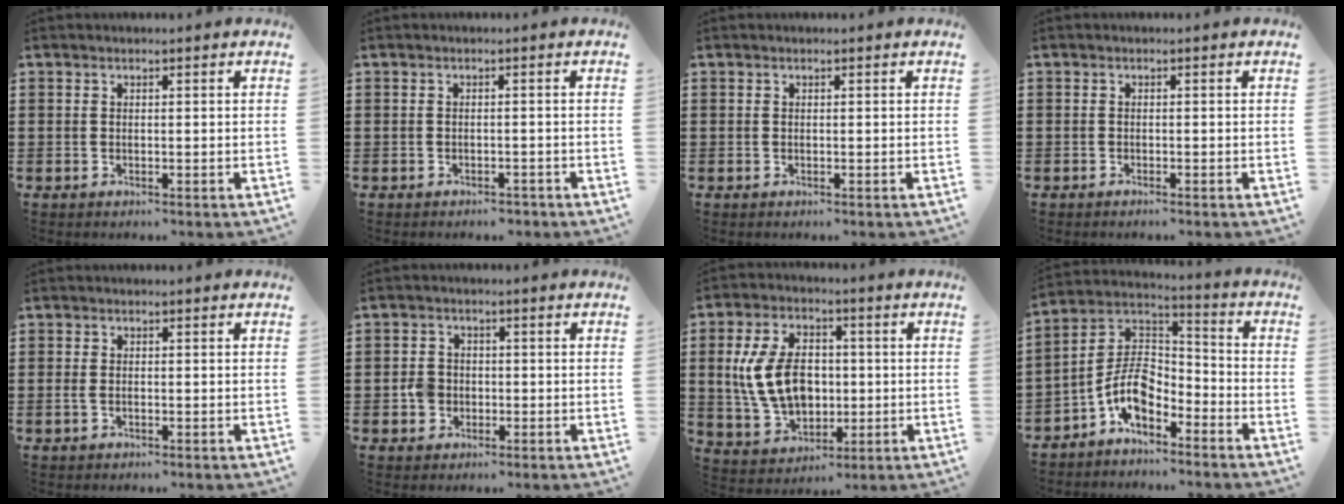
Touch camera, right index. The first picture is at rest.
{"total": 1.0, "force": [-1.0, 0.3, 0.1], "torque": [-0.007, 0.002, -0.021]}
{"total": 0.0}
{"total": 0.6, "force": [-0.6, -0.1, 0.1], "torque": [-0.004, -0.003, -0.012]}
{"total": 1.2, "force": [-0.3, 0.6, 0.9], "torque": [-0.019, 0.002, -0.007]}
{"total": 3.2, "force": [-0.8, 2.8, 1.3], "torque": [-0.039, 0.004, -0.019]}
{"total": 10.9, "force": [0.3, 7.3, 8.1], "torque": [-0.191, 0.013, 0.004]}
{"total": 8.0, "force": [-4.4, 4.2, 5.3], "torque": [-0.132, -0.013, -0.093]}